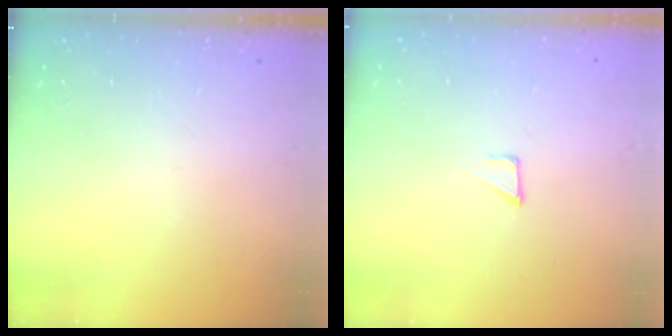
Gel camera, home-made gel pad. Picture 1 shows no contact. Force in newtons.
{"total": 2.9, "press": 2.9, "slide": 0.3}